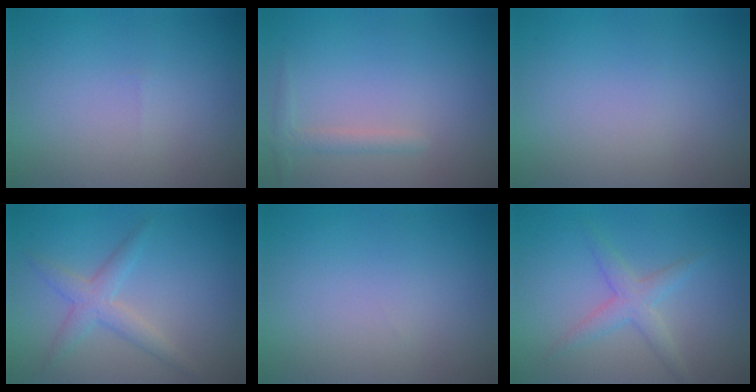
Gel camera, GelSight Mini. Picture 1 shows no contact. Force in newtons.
{"total": 1.3, "press": 1.3, "slide": 0.1}
{"total": 0.0}
{"total": 1.7, "press": 1.7, "slide": 0.2}
{"total": 0.0}
{"total": 2.5, "press": 2.5, "slide": 0.0}